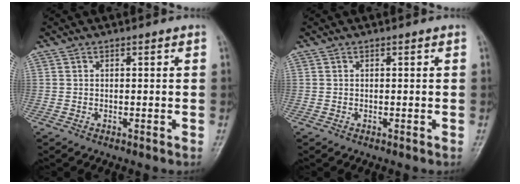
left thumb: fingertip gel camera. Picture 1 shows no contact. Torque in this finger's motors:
{"motor_torque": [0.00, 0.00, 0.00, 0.00, 0.00]}